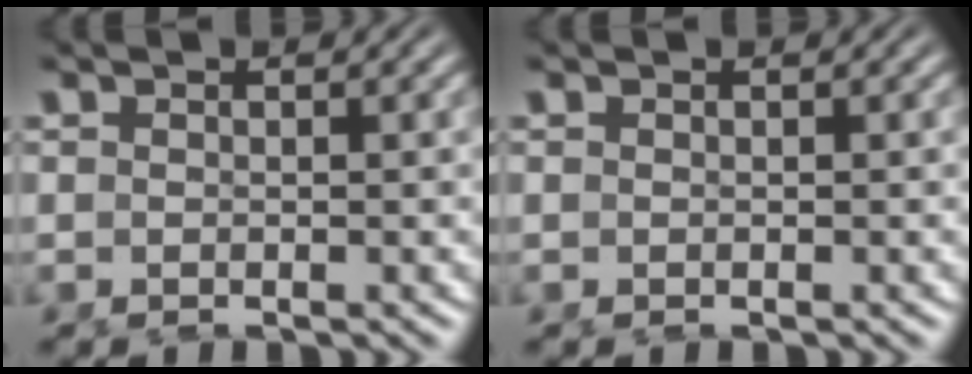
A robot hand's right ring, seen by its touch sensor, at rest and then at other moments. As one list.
[{"total": 0.0}]